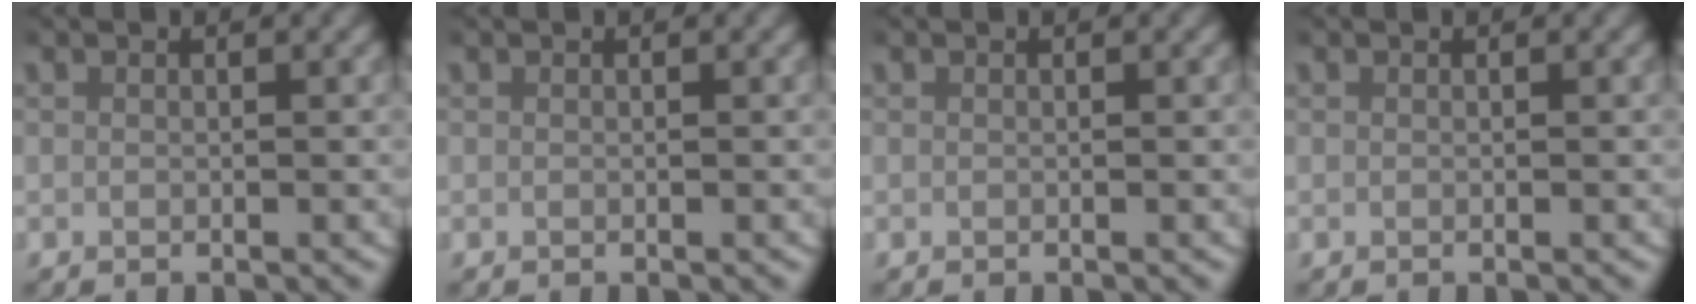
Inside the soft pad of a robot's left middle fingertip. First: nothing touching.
{"total": 0.0}
{"total": 0.0}
{"total": 0.0}